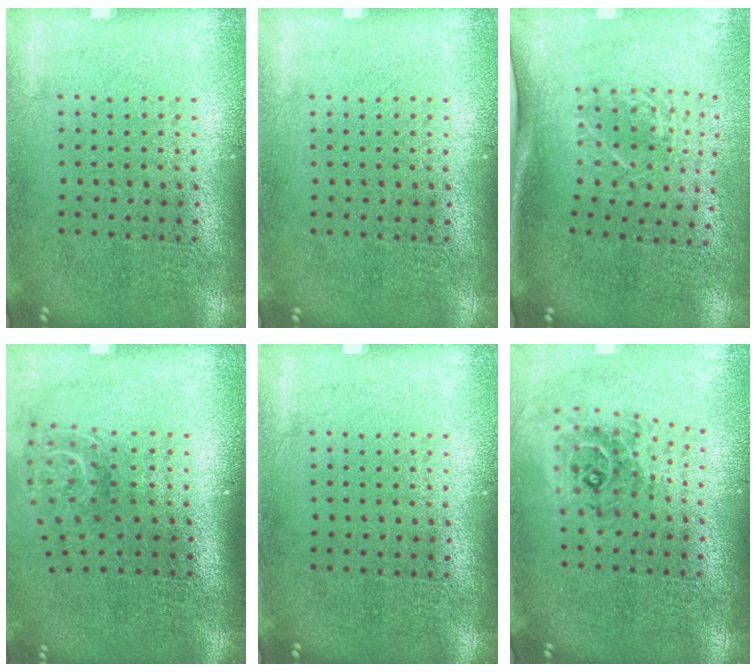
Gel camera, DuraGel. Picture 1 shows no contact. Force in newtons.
{"total": 0.0}
{"total": 1.9, "press": 1.3, "slide": 1.4}
{"total": 1.9, "press": 1.3, "slide": 1.3}
{"total": 0.0}
{"total": 0.9, "press": 0.9, "slide": 0.1}